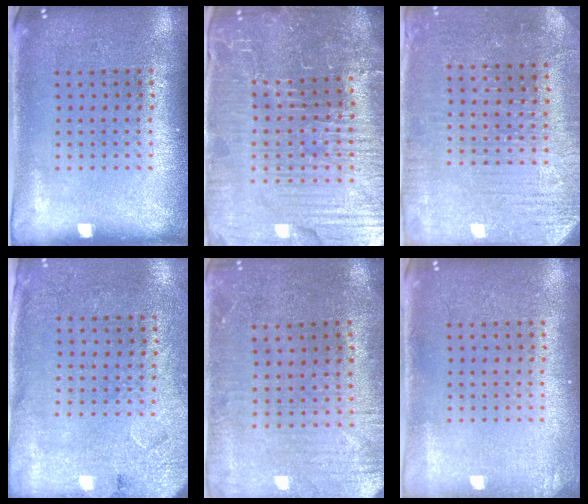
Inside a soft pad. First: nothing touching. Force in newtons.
{"total": 6.6, "press": 5.9, "slide": 2.9}
{"total": 3.0, "press": 2.9, "slide": 0.7}
{"total": 2.7, "press": 2.2, "slide": 1.5}
{"total": 0.6, "press": 0.4, "slide": 0.4}
{"total": 0.7, "press": 0.7, "slide": 0.1}